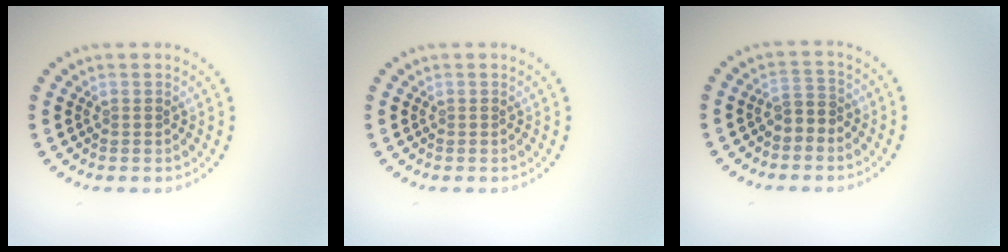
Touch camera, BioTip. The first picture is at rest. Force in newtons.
{"total": 0.0}
{"total": 1.9, "press": 1.7, "slide": 0.9}